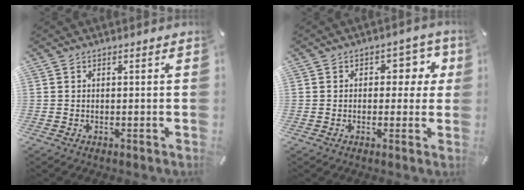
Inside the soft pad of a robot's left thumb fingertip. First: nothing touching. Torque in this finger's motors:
{"motor_torque": [0.99, 1.14, 0.51, -0.38, 0.00]}